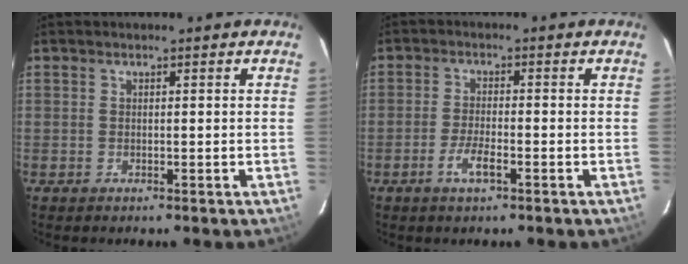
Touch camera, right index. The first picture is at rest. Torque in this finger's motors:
{"motor_torque": [0.16, -0.08, 0.11, 0.06]}